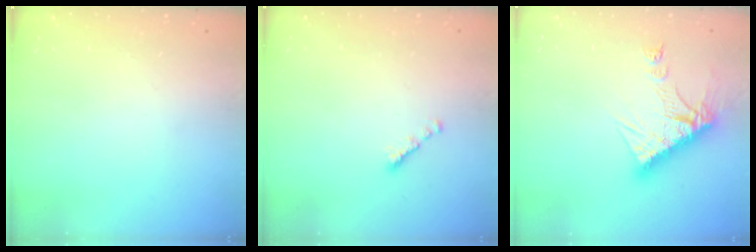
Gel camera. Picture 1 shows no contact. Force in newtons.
{"total": 1.5, "press": 1.4, "slide": 0.5}
{"total": 12.1, "press": 12.1, "slide": 1.2}